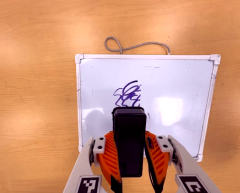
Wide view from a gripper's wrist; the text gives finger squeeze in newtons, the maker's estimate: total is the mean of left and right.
{"total": 9.1, "left": 7.0, "right": 11.2}